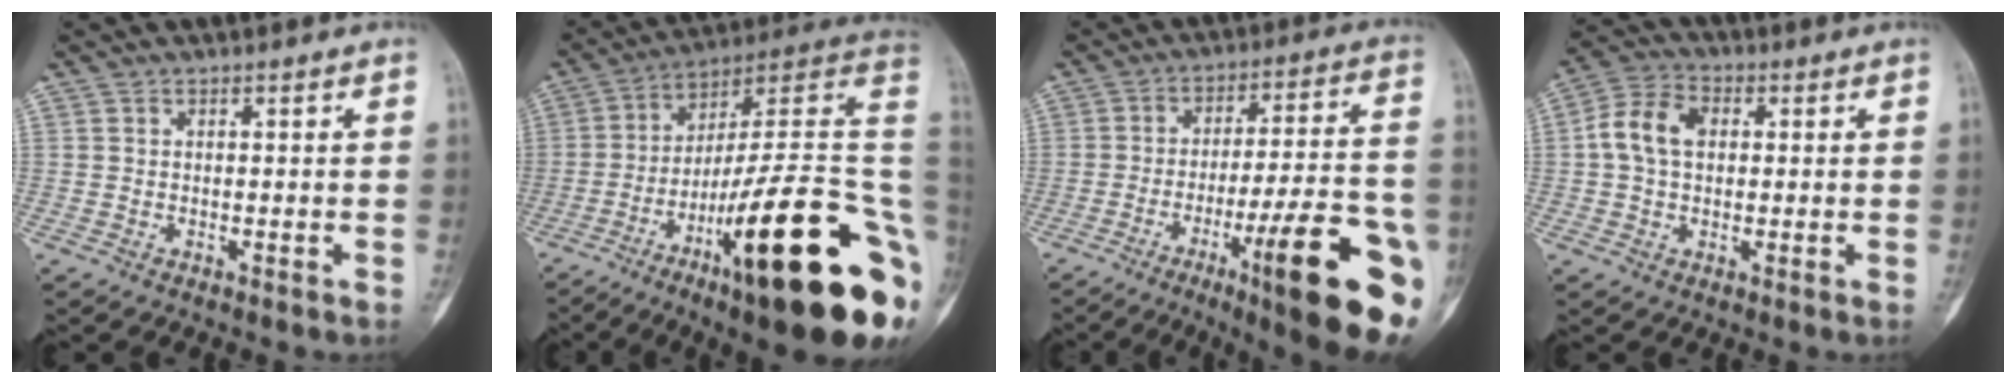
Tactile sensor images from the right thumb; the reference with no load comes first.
{"total": 31.5, "force": [-8.2, 6.2, 29.8], "torque": [-0.348, 0.049, -0.133]}
{"total": 22.7, "force": [-9.3, 3.8, 20.4], "torque": [-0.235, 0.031, -0.130]}
{"total": 8.4, "force": [0.9, 5.9, 5.9], "torque": [-0.109, 0.023, 0.009]}